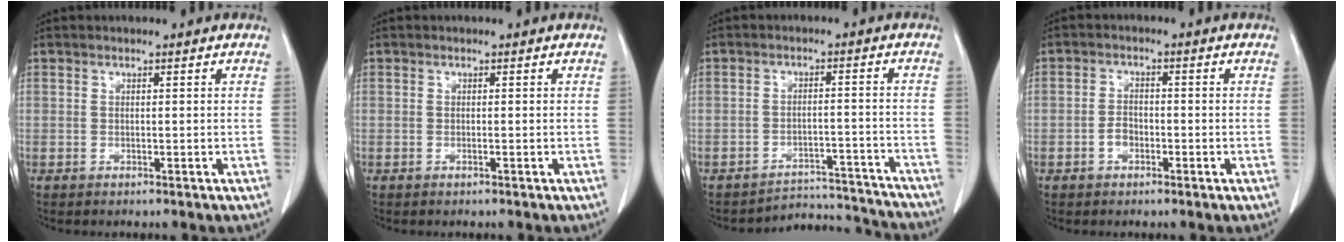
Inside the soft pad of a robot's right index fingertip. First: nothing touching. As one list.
[{"total": 0.0}, {"total": 9.4, "force": [-9.2, 1.5, -1.7], "torque": [0.036, 0.041, -0.116]}, {"total": 2.4, "force": [-1.1, 1.7, 1.2], "torque": [-0.019, 0.009, -0.020]}]